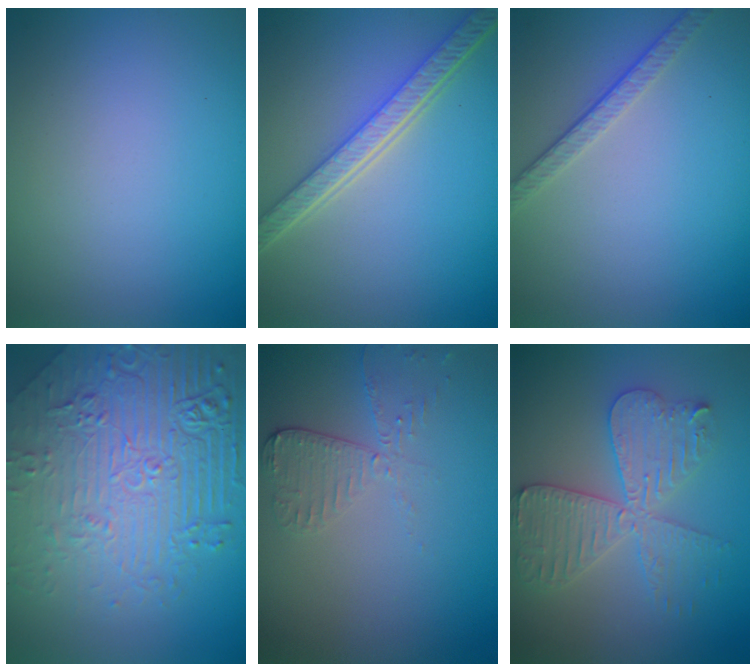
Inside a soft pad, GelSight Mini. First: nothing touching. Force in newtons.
{"total": 5.4, "press": 4.0, "slide": 3.6}
{"total": 2.5, "press": 2.1, "slide": 1.4}
{"total": 8.9, "press": 6.2, "slide": 6.4}
{"total": 2.7, "press": 2.4, "slide": 1.2}
{"total": 5.7, "press": 5.6, "slide": 0.7}